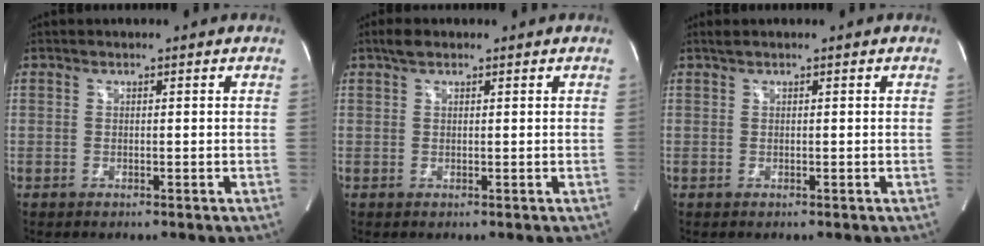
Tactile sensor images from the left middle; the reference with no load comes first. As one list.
[{"total": 1.8, "force": [1.3, 0.8, 1.0], "torque": [-0.026, 0.014, 0.024]}, {"total": 0.7, "force": [0.5, 0.0, 0.4], "torque": [-0.016, 0.013, 0.014]}]